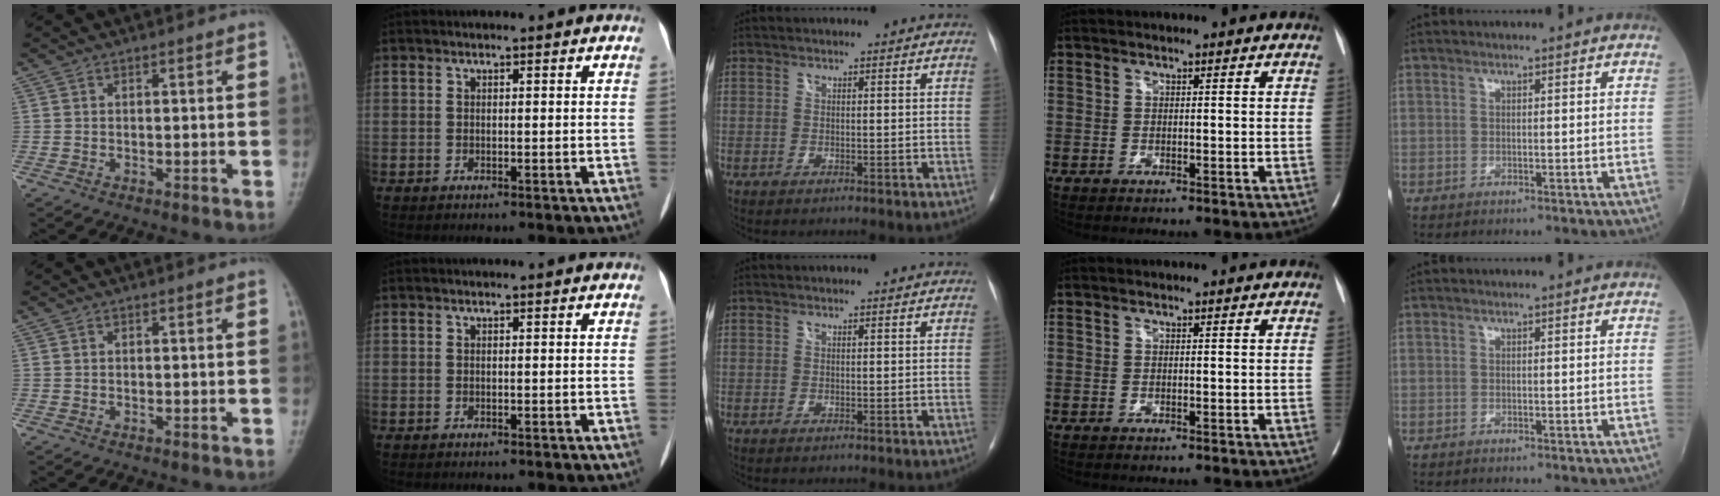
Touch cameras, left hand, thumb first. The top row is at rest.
{}